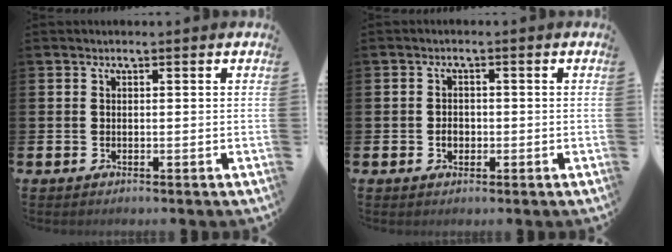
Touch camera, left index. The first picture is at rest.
{"total": 1.7, "force": [-0.3, 1.4, 1.0], "torque": [-0.005, 0.002, -0.012]}